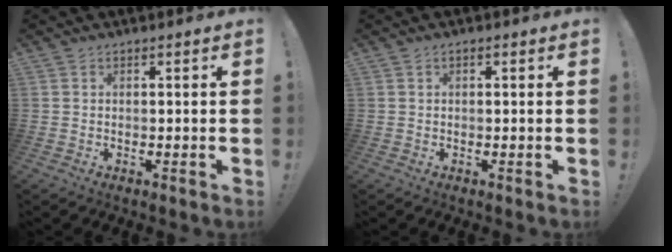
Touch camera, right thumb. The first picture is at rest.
{"total": 0.7, "force": [-0.4, 0.2, 0.6], "torque": [-0.012, 0.003, -0.006]}